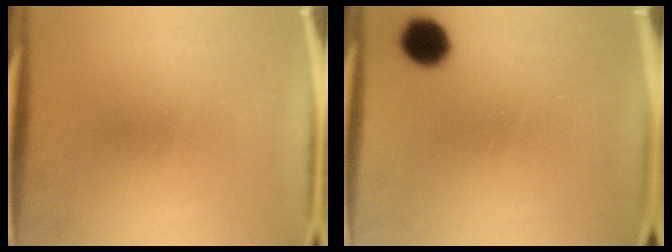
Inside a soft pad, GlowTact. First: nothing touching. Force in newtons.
{"total": 6.7}